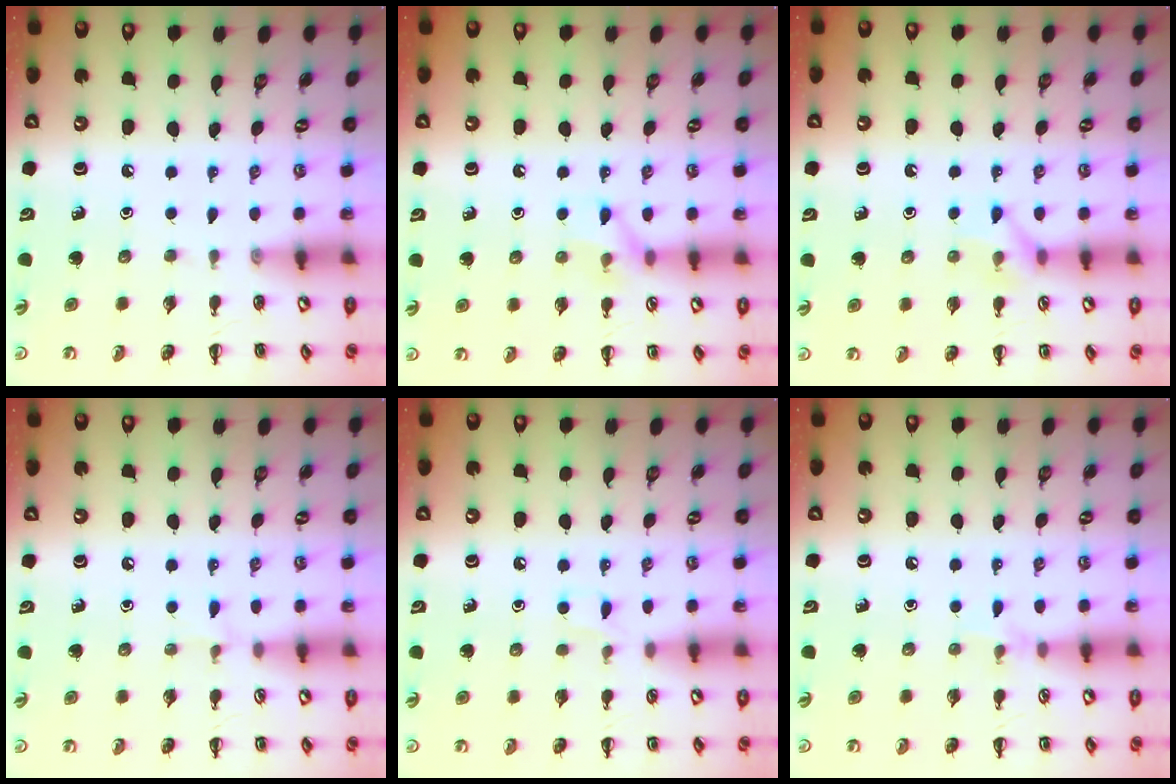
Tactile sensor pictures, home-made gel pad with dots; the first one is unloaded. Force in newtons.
{"total": 7.1, "press": 7.0, "slide": 1.5}
{"total": 7.0, "press": 6.9, "slide": 0.7}
{"total": 3.9, "press": 3.6, "slide": 1.4}
{"total": 4.0, "press": 3.8, "slide": 1.1}
{"total": 5.1, "press": 4.8, "slide": 1.9}